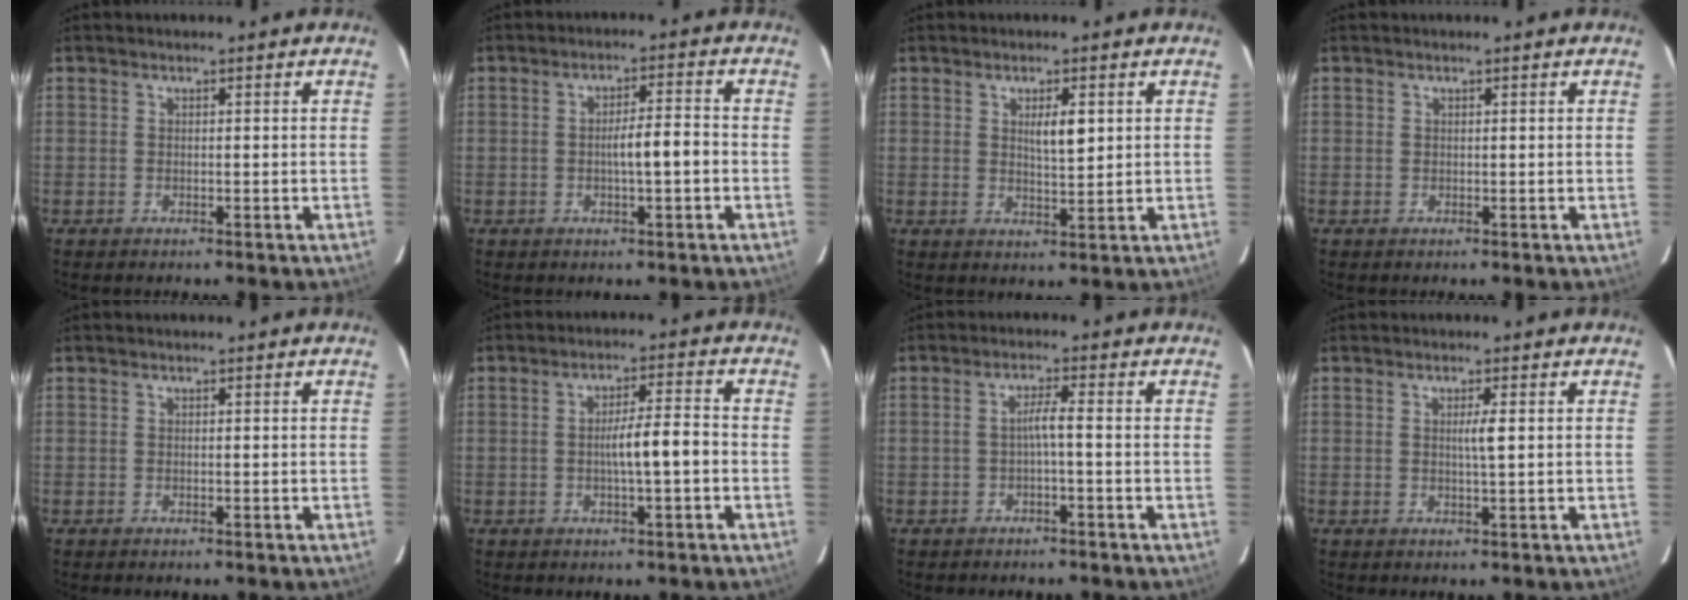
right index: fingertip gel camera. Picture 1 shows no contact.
{"total": 4.7, "force": [-0.9, 0.5, 4.6], "torque": [-0.077, 0.007, -0.013]}
{"total": 3.7, "force": [1.2, 0.8, 3.4], "torque": [-0.056, -0.004, 0.021]}
{"total": 0.0}
{"total": 0.0}
{"total": 5.7, "force": [-1.0, 0.4, 5.6], "torque": [-0.096, 0.009, -0.016]}
{"total": 2.6, "force": [-0.5, -0.1, 2.5], "torque": [-0.044, 0.006, -0.010]}
{"total": 1.6, "force": [0.2, -0.3, 1.5], "torque": [-0.029, -0.001, 0.002]}